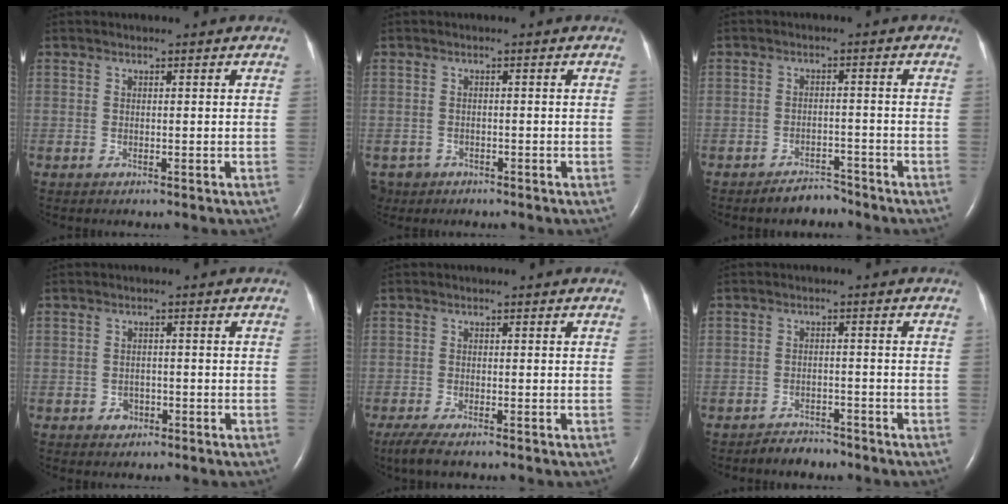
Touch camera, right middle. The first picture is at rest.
{"total": 3.4, "force": [-2.2, 2.6, 0.1], "torque": [-0.003, 0.002, -0.036]}
{"total": 3.3, "force": [-3.0, 1.1, 0.5], "torque": [-0.013, 0.000, -0.047]}
{"total": 1.8, "force": [-0.9, 1.5, 0.5], "torque": [-0.008, 0.006, -0.011]}
{"total": 3.6, "force": [-2.6, 0.5, 2.4], "torque": [-0.052, -0.012, -0.046]}
{"total": 2.9, "force": [-2.7, 1.1, 0.1], "torque": [-0.012, -0.001, -0.041]}